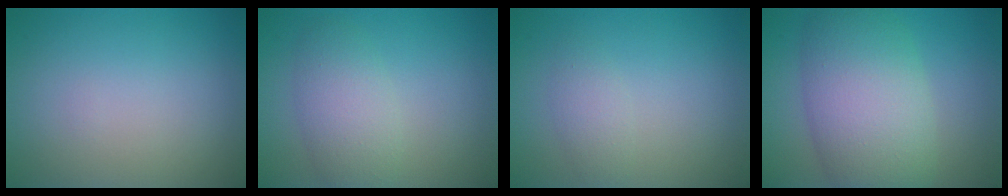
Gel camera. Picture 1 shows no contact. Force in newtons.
{"total": 3.7, "press": 3.7, "slide": 0.2}
{"total": 1.6, "press": 1.6, "slide": 0.1}
{"total": 9.5, "press": 9.5, "slide": 0.3}